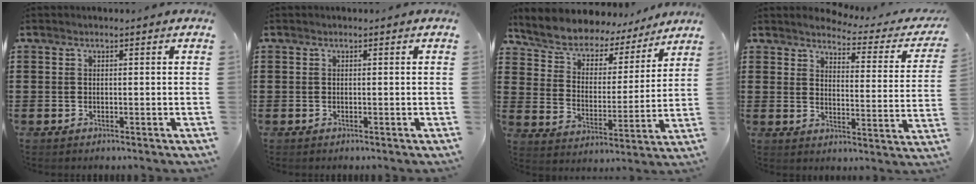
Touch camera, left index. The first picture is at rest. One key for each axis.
{"total": 0.0}
{"total": 6.5, "fx": 6.1, "fy": 2.1, "fz": 1.0, "tx": -0.057, "ty": -0.043, "tz": 0.104}
{"total": 3.1, "fx": 2.9, "fy": -0.1, "fz": 0.9, "tx": -0.029, "ty": -0.028, "tz": 0.043}